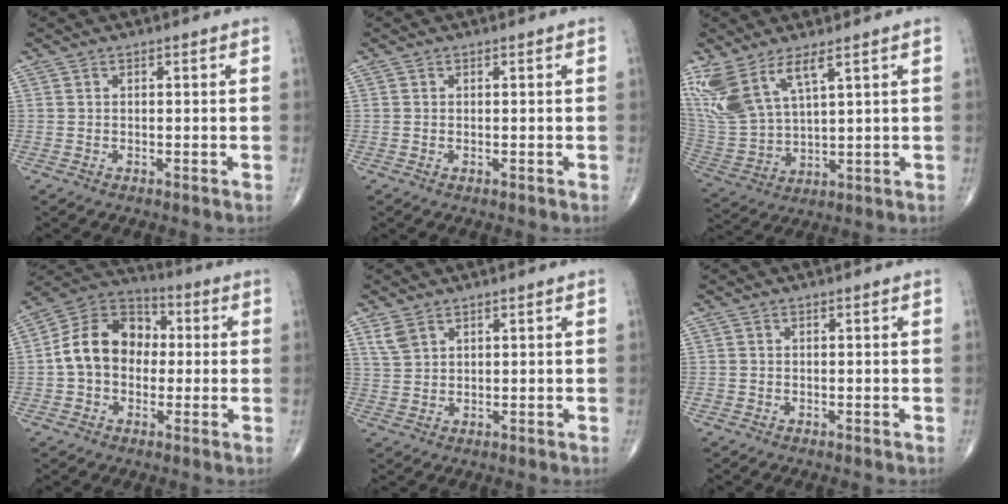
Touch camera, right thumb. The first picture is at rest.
{"total": 0.0}
{"total": 13.1, "force": [7.7, 4.7, 9.5], "torque": [-0.217, -0.029, 0.174]}
{"total": 13.6, "force": [0.0, 10.5, 8.7], "torque": [-0.129, 0.039, -0.011]}
{"total": 3.2, "force": [2.1, 1.9, 1.5], "torque": [-0.029, -0.004, 0.052]}
{"total": 0.6, "force": [-0.2, 0.6, 0.2], "torque": [0.002, 0.001, -0.003]}